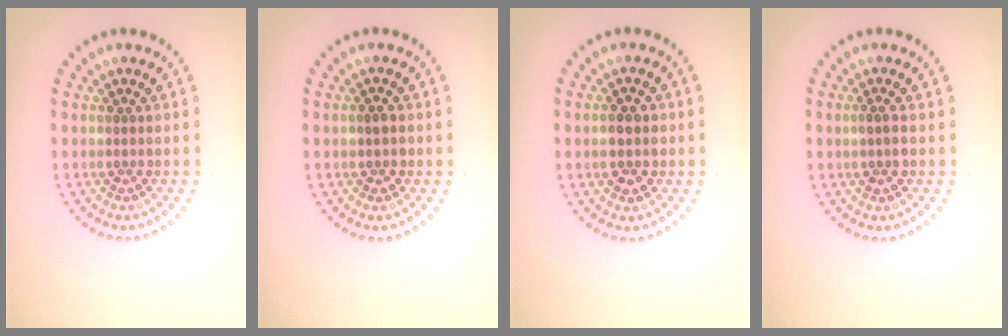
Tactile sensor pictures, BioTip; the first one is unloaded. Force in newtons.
{"total": 1.3, "press": 1.2, "slide": 0.3}
{"total": 3.2, "press": 3.2, "slide": 0.2}
{"total": 1.4, "press": 1.3, "slide": 0.5}